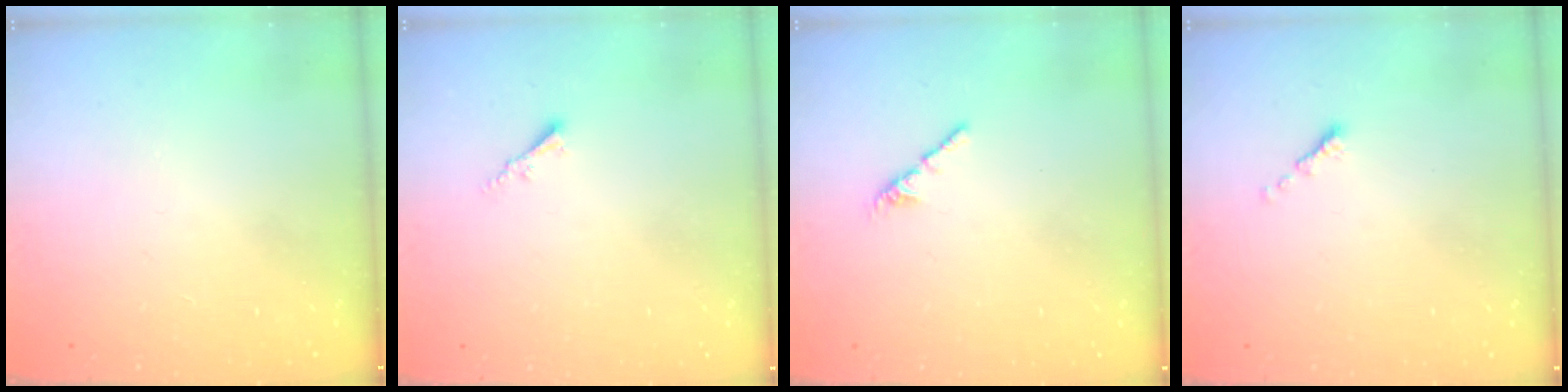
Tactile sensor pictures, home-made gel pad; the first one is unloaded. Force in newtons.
{"total": 1.7, "press": 1.6, "slide": 0.5}
{"total": 2.4, "press": 2.3, "slide": 0.8}
{"total": 0.6, "press": 0.5, "slide": 0.2}